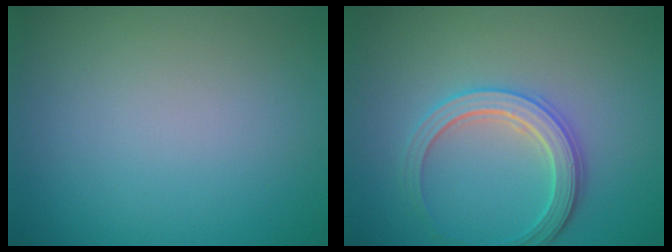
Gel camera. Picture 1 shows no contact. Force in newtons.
{"total": 3.5, "press": 3.3, "slide": 1.4}